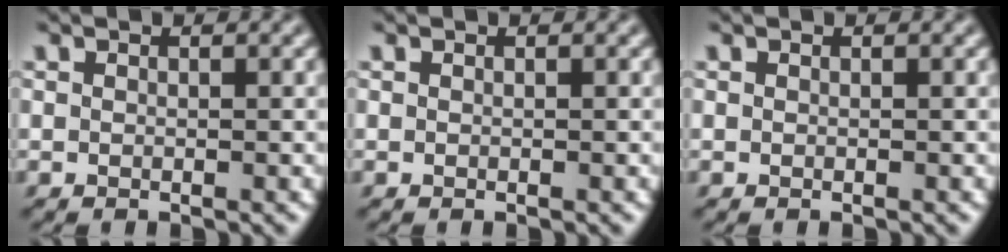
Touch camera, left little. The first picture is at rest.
{"total": 0.0}
{"total": 0.0}